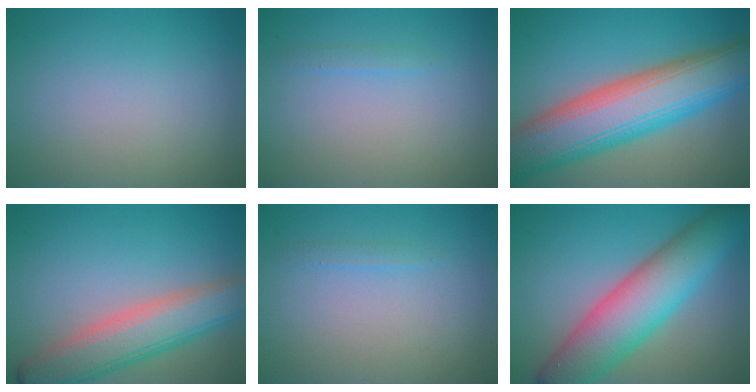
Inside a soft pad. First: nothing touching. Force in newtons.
{"total": 0.7, "press": 0.7, "slide": 0.1}
{"total": 12.0, "press": 12.0, "slide": 0.6}
{"total": 6.8, "press": 6.7, "slide": 0.5}
{"total": 0.7, "press": 0.7, "slide": 0.1}
{"total": 9.8, "press": 9.8, "slide": 0.1}